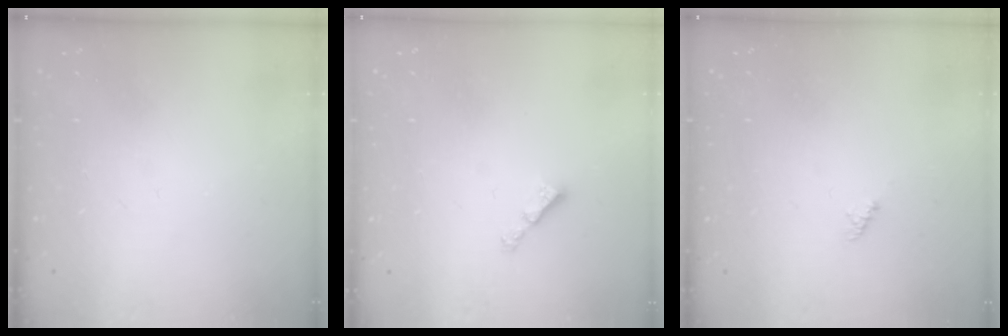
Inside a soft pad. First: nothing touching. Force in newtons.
{"total": 3.0, "press": 2.9, "slide": 0.5}
{"total": 1.1, "press": 1.1, "slide": 0.3}